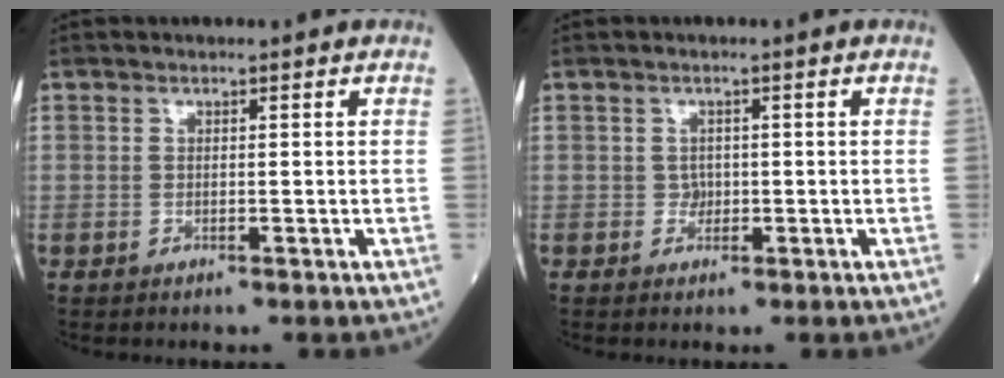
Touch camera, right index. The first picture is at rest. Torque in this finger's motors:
{"motor_torque": [0.08, 0.04, -0.04, 0.01]}